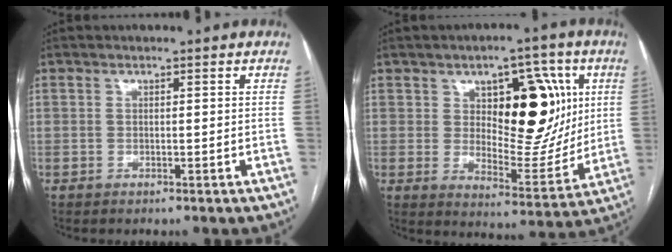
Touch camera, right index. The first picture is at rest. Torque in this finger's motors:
{"motor_torque": [0.42, 0.19, 0.28, 0.07]}